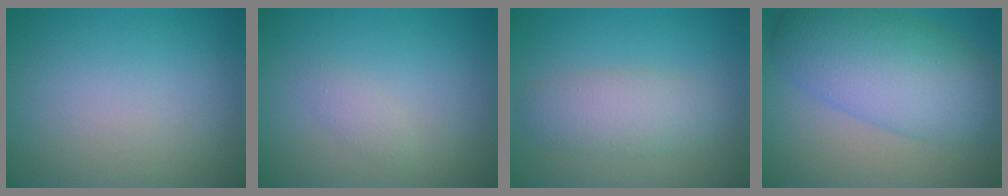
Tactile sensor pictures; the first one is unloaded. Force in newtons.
{"total": 1.0, "press": 1.0, "slide": 0.1}
{"total": 3.5, "press": 3.5, "slide": 0.1}
{"total": 9.0, "press": 9.0, "slide": 0.2}